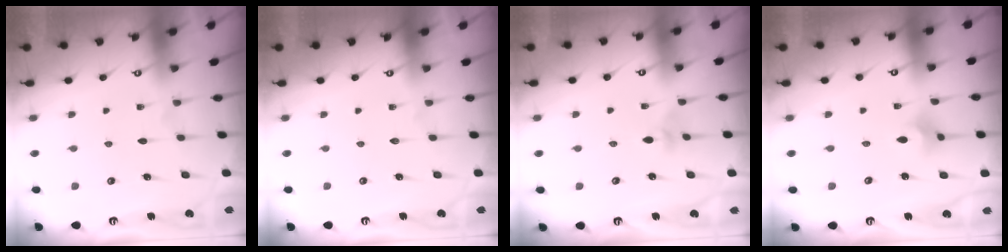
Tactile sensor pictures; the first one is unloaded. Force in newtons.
{"total": 0.0}
{"total": 3.2, "press": 3.1, "slide": 0.7}
{"total": 3.3, "press": 3.2, "slide": 0.8}